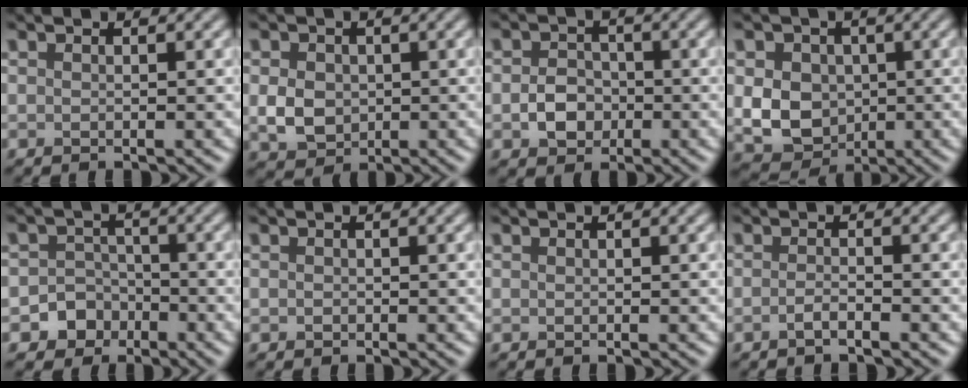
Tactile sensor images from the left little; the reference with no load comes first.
{"total": 3.4, "force": [-0.1, 2.8, 1.9], "torque": [-0.039, -0.004, -0.004]}
{"total": 2.8, "force": [-0.8, 2.2, 1.4], "torque": [-0.019, 0.000, -0.020]}
{"total": 6.6, "force": [0.0, 5.5, 3.7], "torque": [-0.061, -0.002, -0.010]}
{"total": 3.4, "force": [-1.7, 2.8, 0.5], "torque": [0.023, 0.006, -0.039]}
{"total": 0.0}
{"total": 0.0}
{"total": 1.3, "force": [-0.8, 0.3, 1.0], "torque": [-0.016, 0.001, -0.017]}